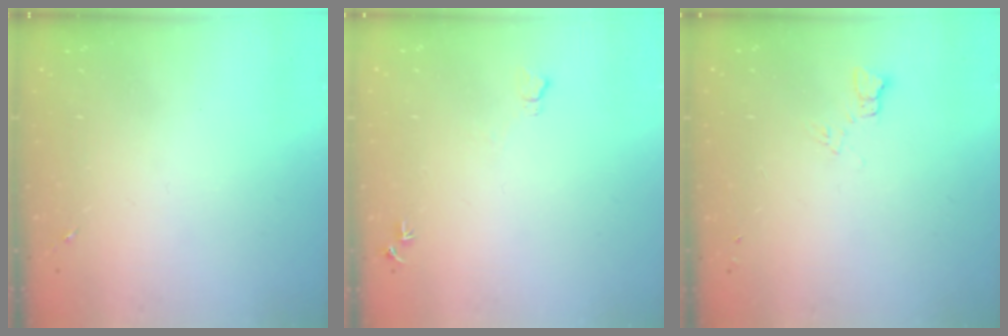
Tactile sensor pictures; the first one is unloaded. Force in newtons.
{"total": 5.8, "press": 5.8, "slide": 0.7}
{"total": 5.3, "press": 5.3, "slide": 0.4}